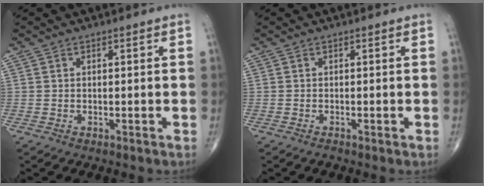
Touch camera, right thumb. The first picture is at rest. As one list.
[{"total": 0.5, "force": [-0.3, 0.1, 0.4], "torque": [-0.004, -0.001, -0.009]}]